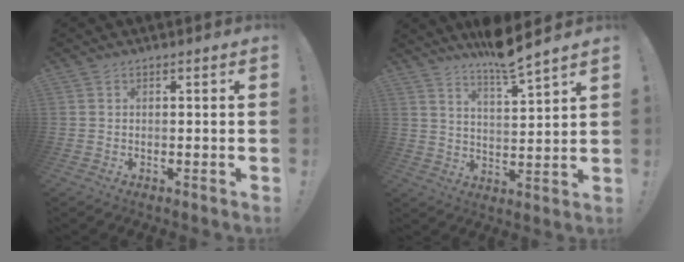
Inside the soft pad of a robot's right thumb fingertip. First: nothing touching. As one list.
[{"total": 8.6, "force": [7.6, -0.2, 3.9], "torque": [-0.064, -0.056, 0.128]}]